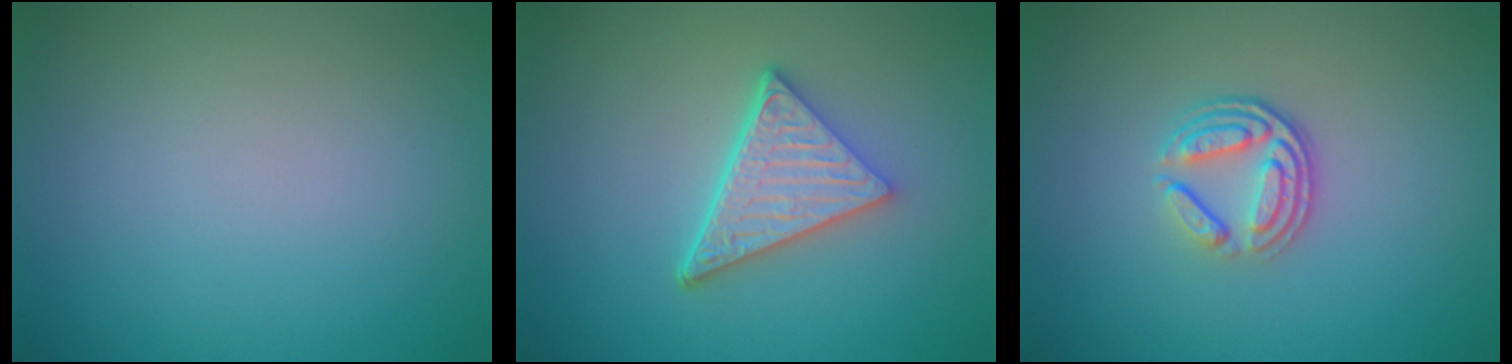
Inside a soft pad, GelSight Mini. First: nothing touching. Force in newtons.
{"total": 4.9, "press": 3.7, "slide": 3.3}
{"total": 3.6, "press": 2.6, "slide": 2.6}